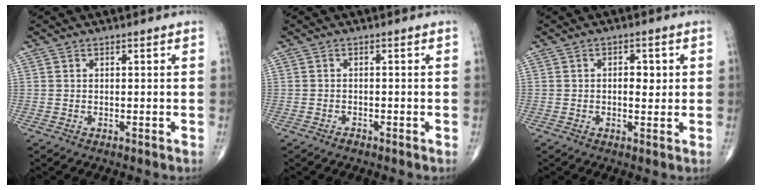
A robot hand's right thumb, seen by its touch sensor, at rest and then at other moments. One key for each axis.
{"total": 0.9, "fx": -0.8, "fy": 0.5, "fz": 0.3, "tx": -0.006, "ty": 0.003, "tz": -0.015}
{"total": 3.4, "fx": 0.4, "fy": 1.9, "fz": 2.8, "tx": -0.030, "ty": 0.001, "tz": 0.004}